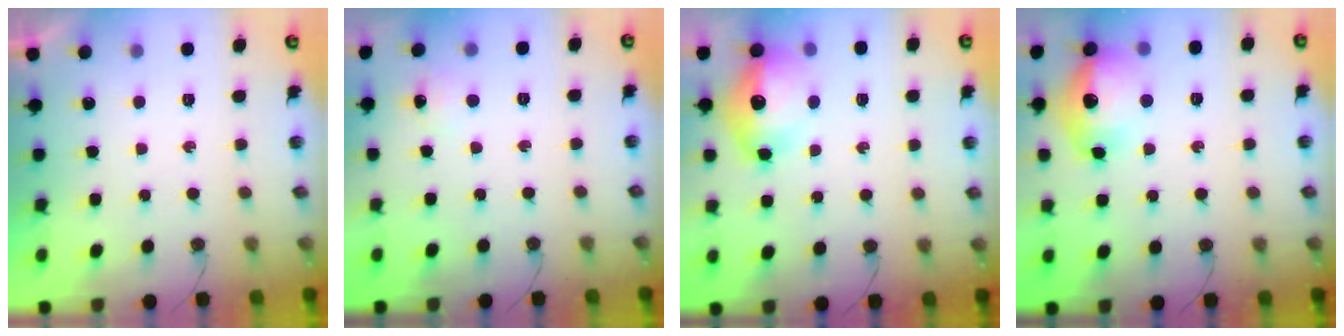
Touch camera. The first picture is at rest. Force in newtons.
{"total": 5.8, "press": 5.7, "slide": 0.8}
{"total": 13.7, "press": 13.6, "slide": 1.2}
{"total": 15.4, "press": 15.4, "slide": 1.3}